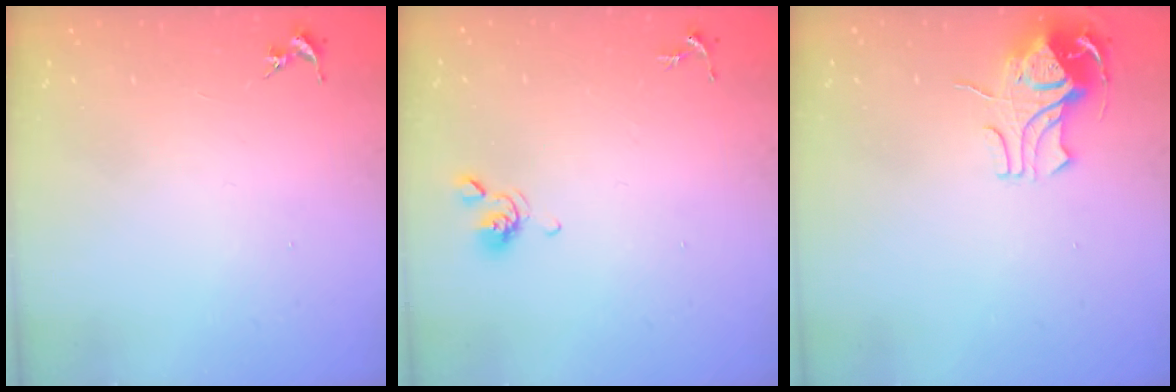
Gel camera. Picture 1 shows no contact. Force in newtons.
{"total": 6.0, "press": 5.9, "slide": 1.2}
{"total": 8.5, "press": 8.4, "slide": 0.8}